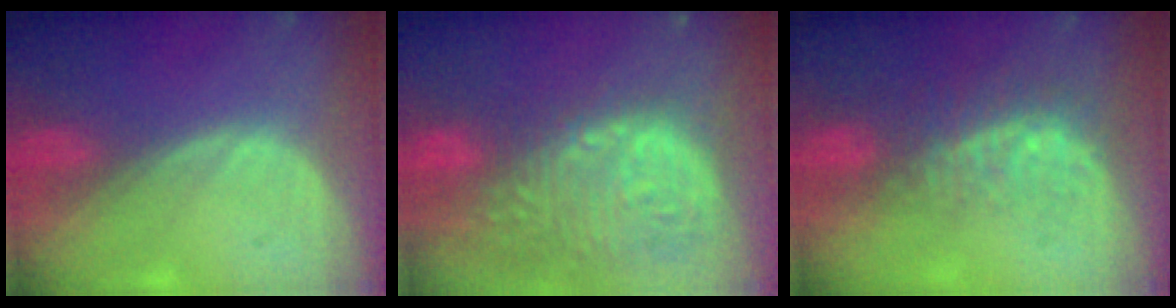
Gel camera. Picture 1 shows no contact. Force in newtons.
{"total": 15.3, "press": 12.6, "slide": 8.7}
{"total": 8.4, "press": 7.2, "slide": 4.3}